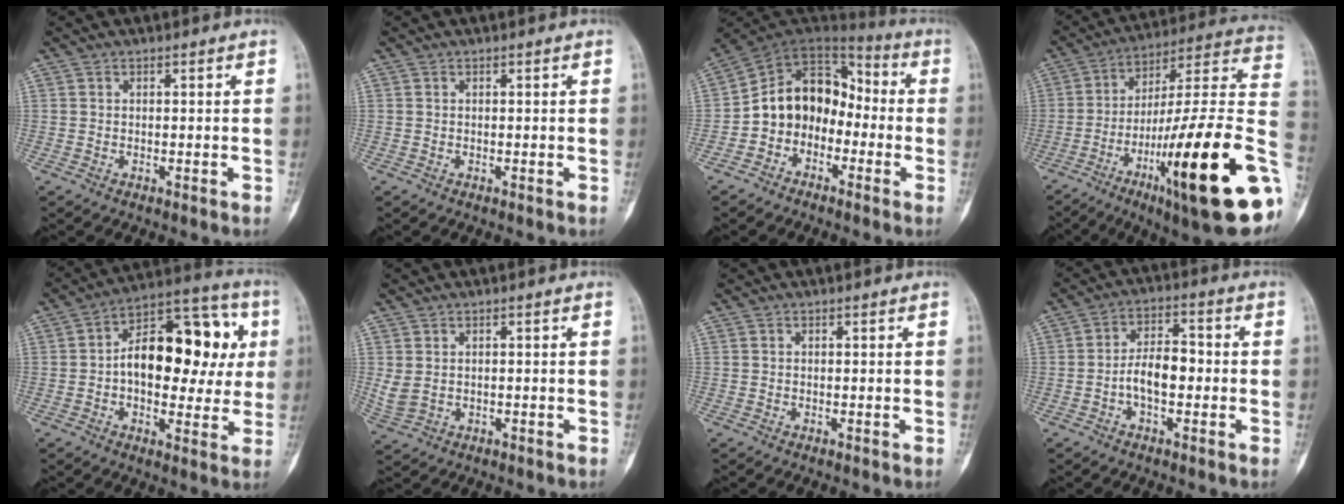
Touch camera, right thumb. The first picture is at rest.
{"total": 0.0}
{"total": 13.3, "force": [-3.0, 10.6, 7.5], "torque": [-0.094, 0.073, -0.067]}
{"total": 31.5, "force": [-9.3, 6.0, 29.5], "torque": [-0.394, 0.027, -0.142]}
{"total": 20.8, "force": [2.0, 11.6, 17.2], "torque": [-0.215, 0.034, 0.023]}
{"total": 3.2, "force": [0.2, 2.2, 2.2], "torque": [-0.058, 0.002, 0.014]}
{"total": 0.0}
{"total": 10.1, "force": [-1.5, 5.6, 8.3], "torque": [-0.124, 0.035, -0.033]}